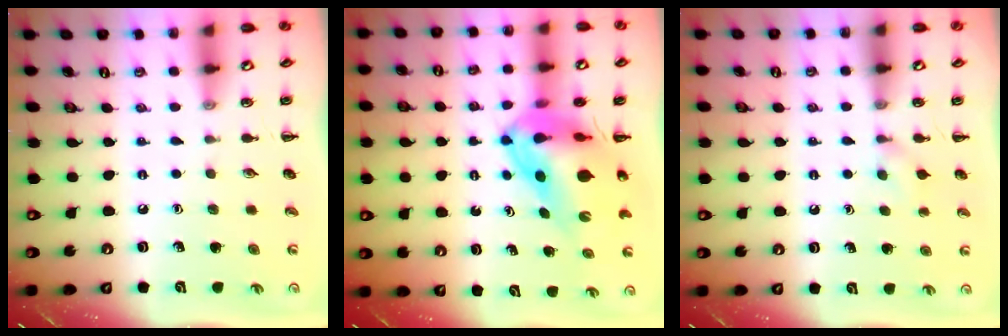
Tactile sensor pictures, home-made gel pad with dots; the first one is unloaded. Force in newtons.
{"total": 12.3, "press": 11.7, "slide": 3.7}
{"total": 3.5, "press": 3.3, "slide": 1.4}